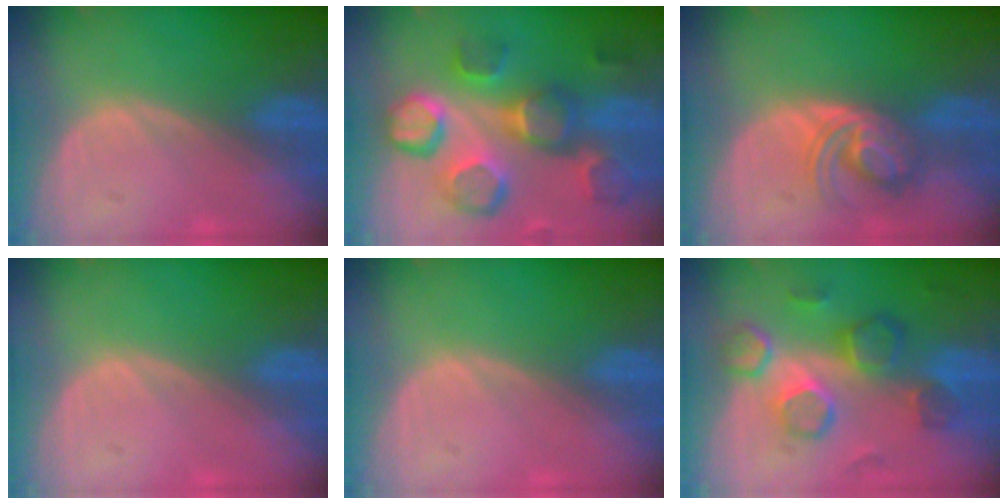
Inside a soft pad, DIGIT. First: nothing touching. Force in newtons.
{"total": 12.4, "press": 11.1, "slide": 5.6}
{"total": 5.6, "press": 5.5, "slide": 0.8}
{"total": 0.0}
{"total": 0.0}
{"total": 8.8, "press": 8.4, "slide": 2.6}